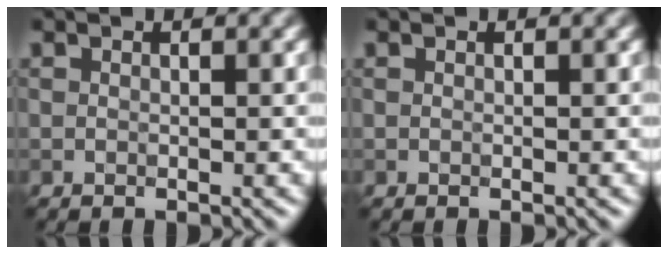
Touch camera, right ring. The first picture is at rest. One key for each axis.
{"total": 0.0}